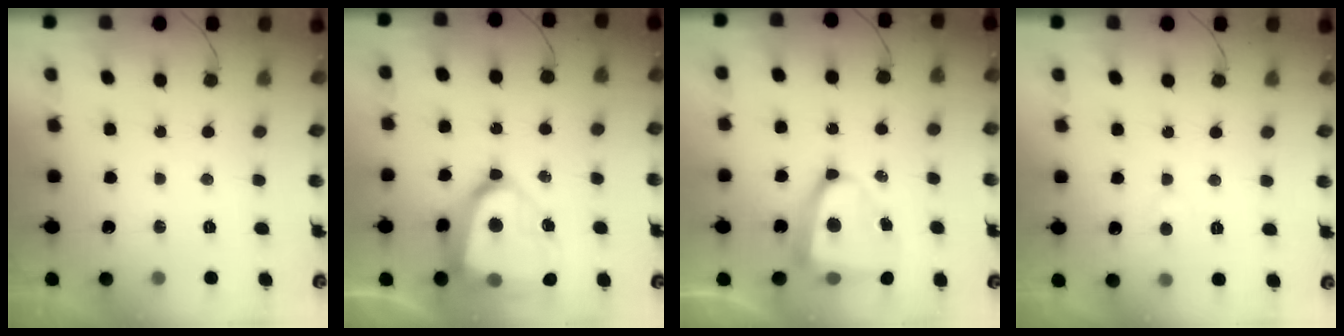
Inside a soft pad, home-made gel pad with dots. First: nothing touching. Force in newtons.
{"total": 21.2, "press": 21.1, "slide": 2.0}
{"total": 12.5, "press": 12.4, "slide": 1.5}
{"total": 4.8, "press": 4.7, "slide": 0.4}